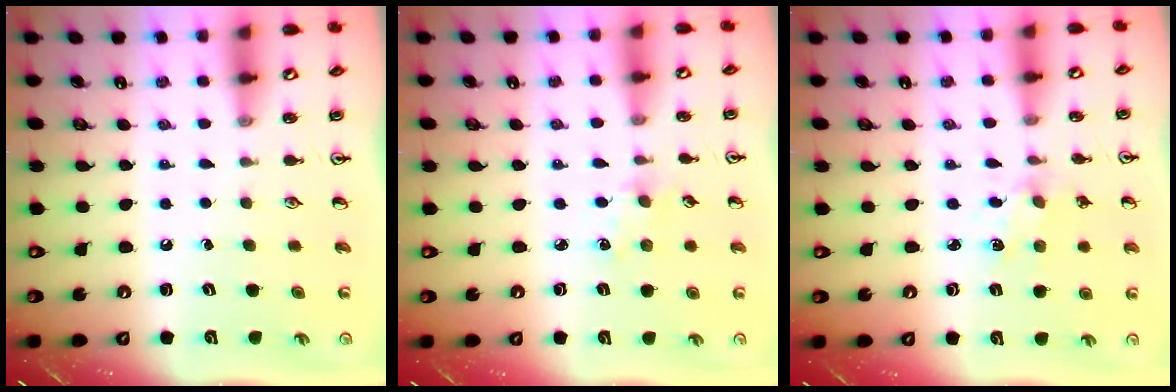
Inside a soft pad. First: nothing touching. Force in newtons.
{"total": 2.6, "press": 2.6, "slide": 0.4}
{"total": 2.0, "press": 2.0, "slide": 0.4}